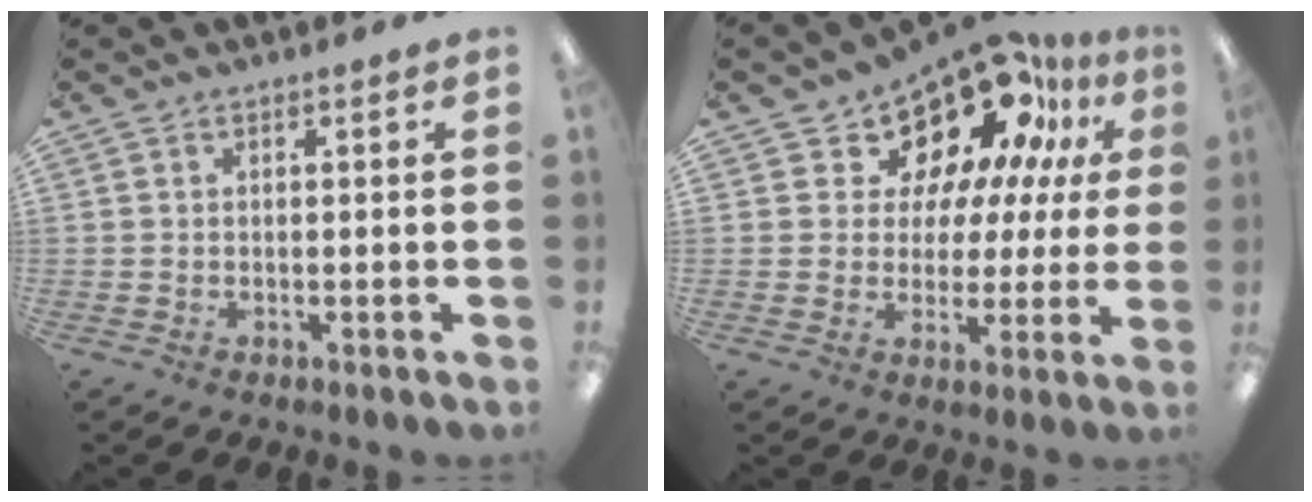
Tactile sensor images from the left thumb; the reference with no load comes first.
{"total": 16.0, "force": [12.6, 8.2, 5.5], "torque": [-0.105, -0.097, 0.223]}